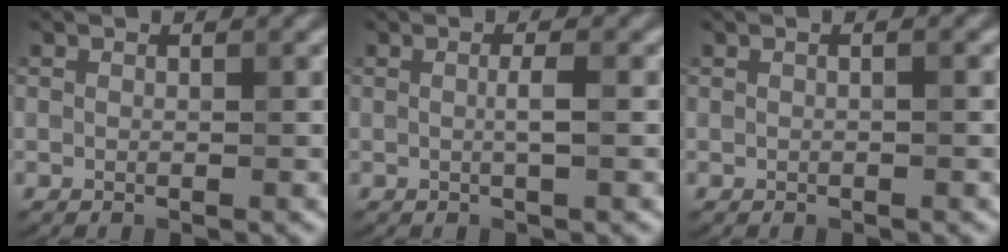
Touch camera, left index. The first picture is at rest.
{"total": 1.6, "force": [0.0, 0.3, 1.5], "torque": [-0.030, 0.003, -0.002]}
{"total": 0.6, "force": [0.1, 0.1, 0.6], "torque": [-0.014, 0.001, -0.003]}